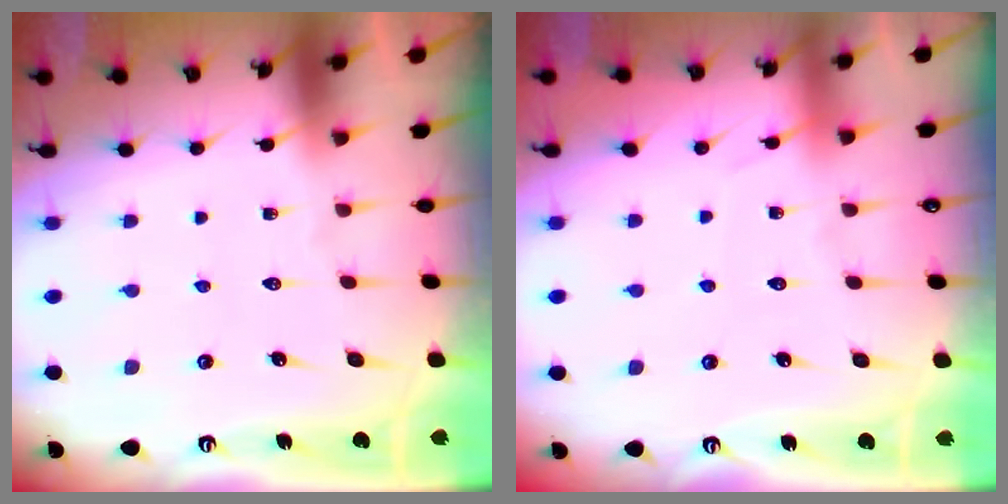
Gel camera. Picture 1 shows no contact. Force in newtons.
{"total": 4.5, "press": 4.5, "slide": 0.6}